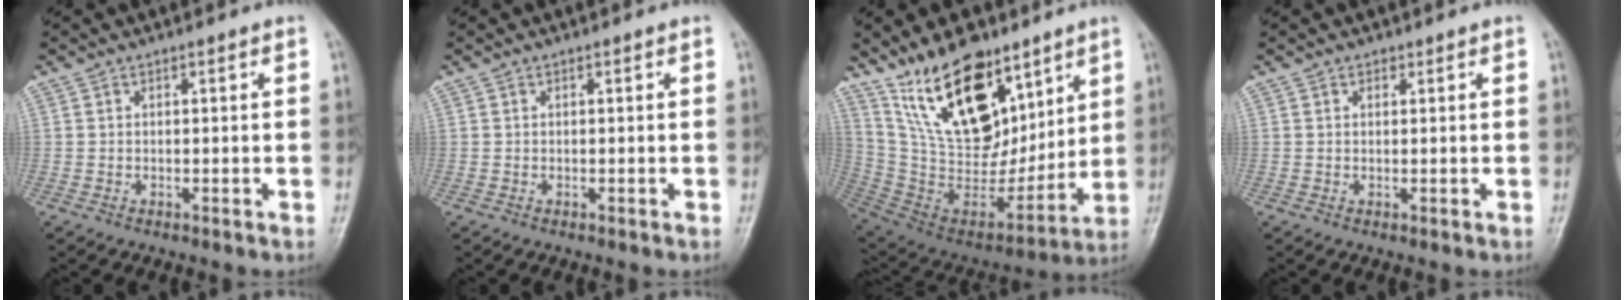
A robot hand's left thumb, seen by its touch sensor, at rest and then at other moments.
{"total": 0.0}
{"total": 22.3, "force": [13.8, 11.6, 13.0], "torque": [-0.175, -0.072, 0.264]}
{"total": 0.7, "force": [0.4, 0.5, 0.1], "torque": [0.002, -0.002, 0.005]}